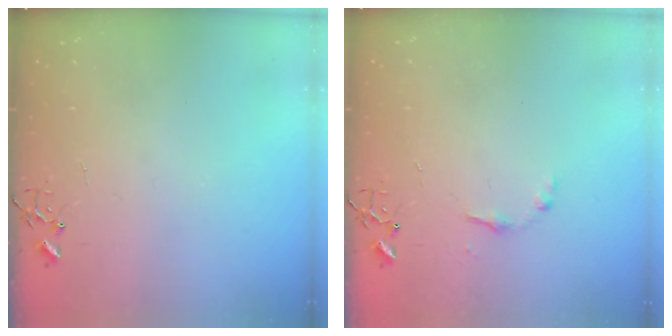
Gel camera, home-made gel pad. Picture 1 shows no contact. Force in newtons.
{"total": 6.5, "press": 6.5, "slide": 0.7}